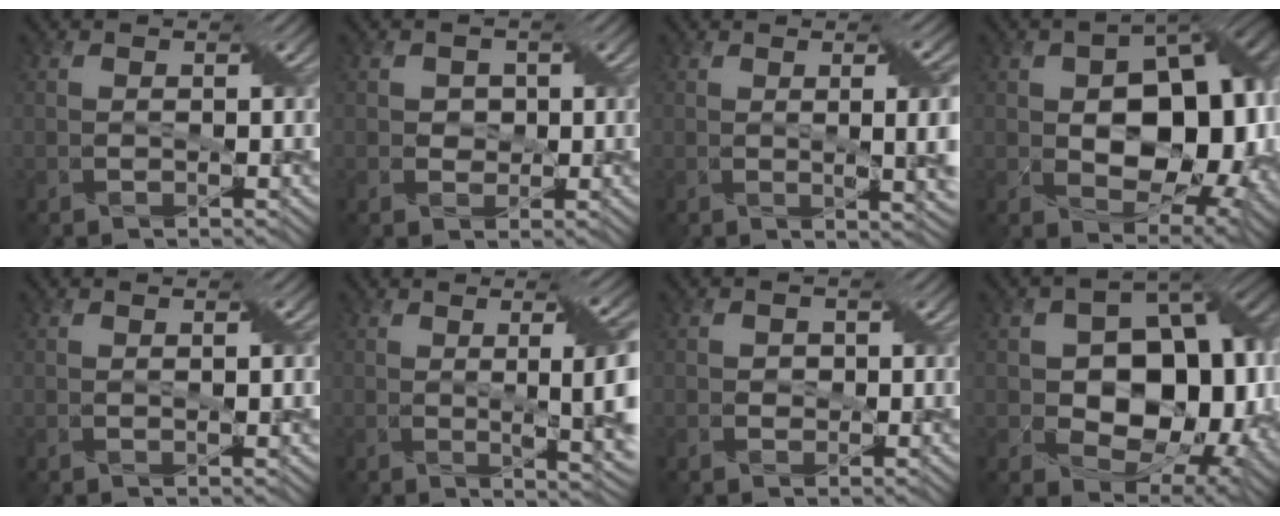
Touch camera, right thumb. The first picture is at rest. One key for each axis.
{"total": 1.8, "fx": 0.2, "fy": 1.8, "fz": 0.4, "tx": -0.014, "ty": -0.001, "tz": -0.001}
{"total": 7.5, "fx": 0.8, "fy": 2.3, "fz": 7.1, "tx": -0.088, "ty": 0.003, "tz": 0.017}
{"total": 14.8, "fx": -0.1, "fy": 9.2, "fz": 11.6, "tx": -0.161, "ty": 0.002, "tz": 0.006}
{"total": 1.4, "fx": 0.4, "fy": 0.2, "fz": 1.3, "tx": -0.022, "ty": 0.003, "tz": 0.007}
{"total": 10.4, "fx": 1.0, "fy": 2.8, "fz": 10.0, "tx": -0.128, "ty": 0.009, "tz": 0.020}
{"total": 1.0, "fx": 0.0, "fy": 1.0, "fz": 0.2, "tx": -0.007, "ty": -0.002, "tz": -0.003}
{"total": 14.6, "fx": -0.8, "fy": 10.2, "fz": 10.5, "tx": -0.146, "ty": -0.011, "tz": -0.010}